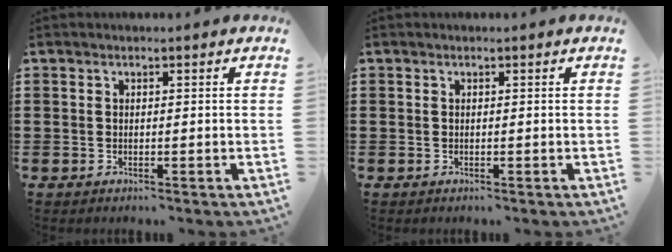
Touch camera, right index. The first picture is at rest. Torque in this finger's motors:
{"motor_torque": [0.00, 0.00, 0.00, 0.00]}